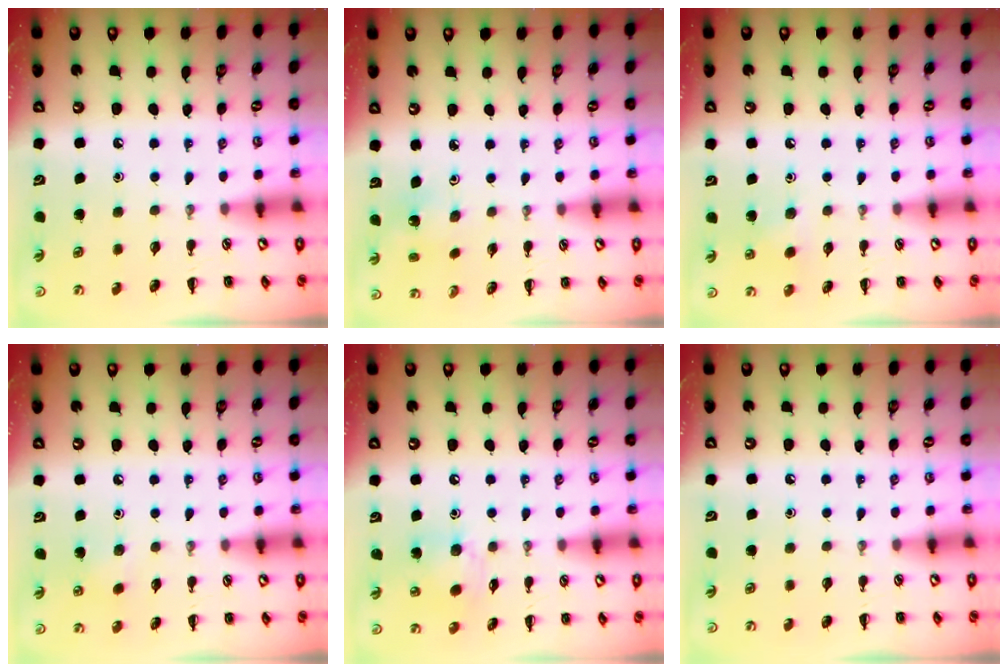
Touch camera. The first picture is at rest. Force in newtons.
{"total": 2.0, "press": 1.9, "slide": 0.7}
{"total": 5.3, "press": 5.1, "slide": 1.4}
{"total": 3.6, "press": 3.5, "slide": 1.1}
{"total": 8.6, "press": 8.6, "slide": 0.7}
{"total": 0.0}